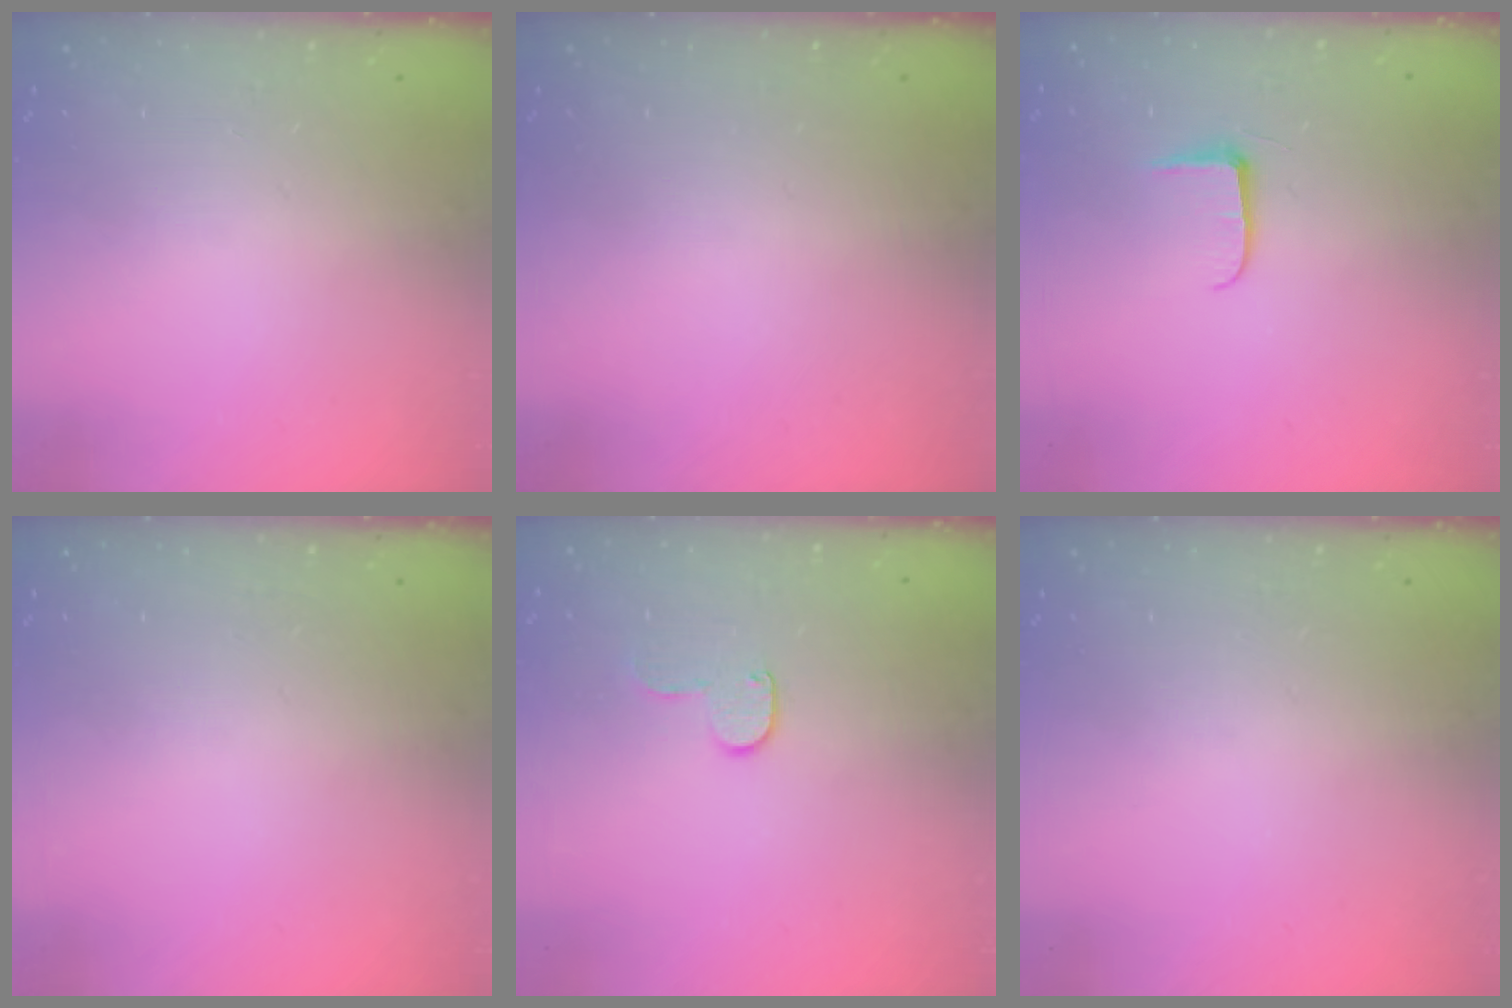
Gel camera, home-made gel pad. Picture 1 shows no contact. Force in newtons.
{"total": 0.0}
{"total": 5.8, "press": 5.8, "slide": 0.9}
{"total": 0.0}
{"total": 4.5, "press": 4.5, "slide": 0.5}
{"total": 0.0}